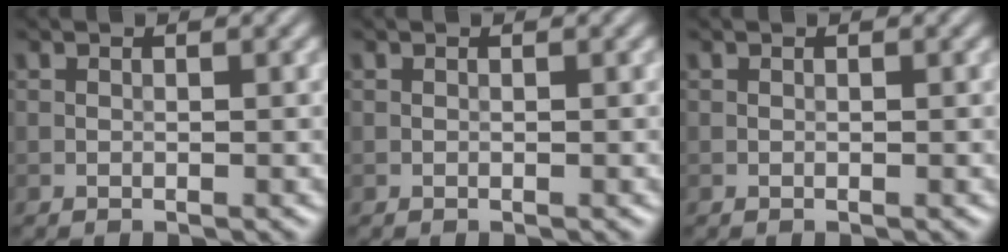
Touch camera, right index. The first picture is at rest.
{"total": 0.0}
{"total": 0.0}